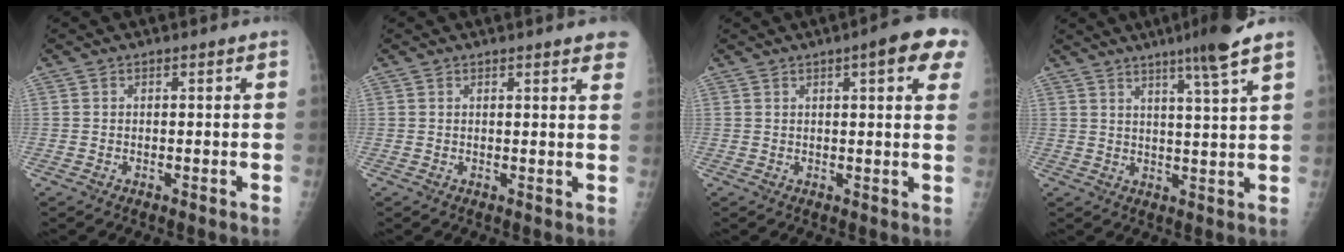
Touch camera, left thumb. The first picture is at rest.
{"total": 5.0, "force": [3.8, 0.6, 3.1], "torque": [-0.025, -0.004, 0.031]}
{"total": 9.4, "force": [4.3, 1.8, 8.1], "torque": [-0.081, -0.004, 0.044]}
{"total": 8.6, "force": [5.6, -0.9, 6.4], "torque": [-0.097, -0.024, 0.085]}